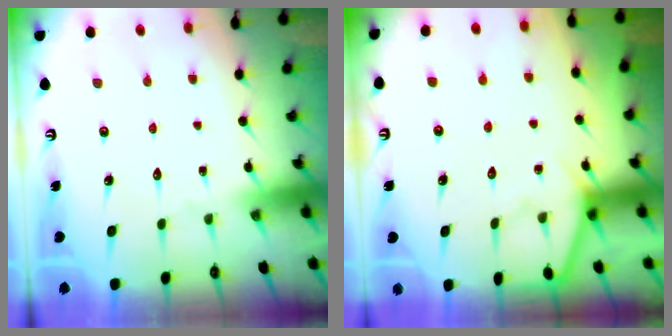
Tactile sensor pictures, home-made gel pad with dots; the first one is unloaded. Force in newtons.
{"total": 5.7, "press": 5.7, "slide": 0.5}